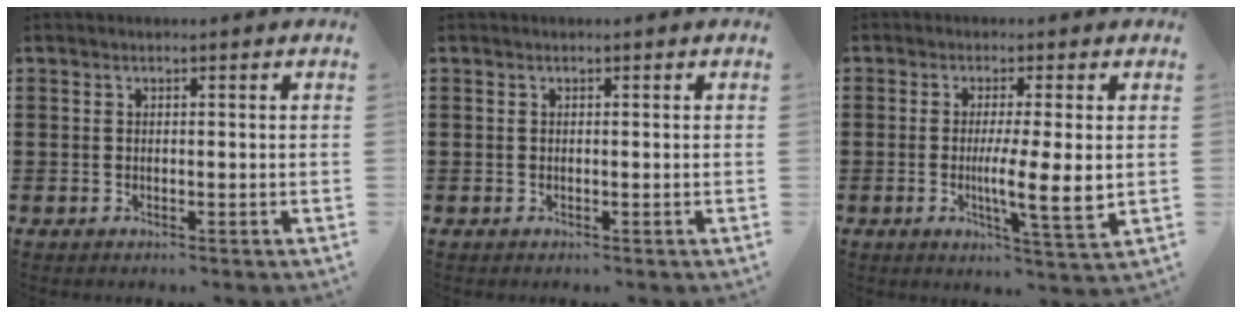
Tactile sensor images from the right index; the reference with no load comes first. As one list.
[{"total": 0.0}, {"total": 7.1, "force": [-0.3, 0.6, 7.1], "torque": [-0.117, -0.015, -0.006]}]